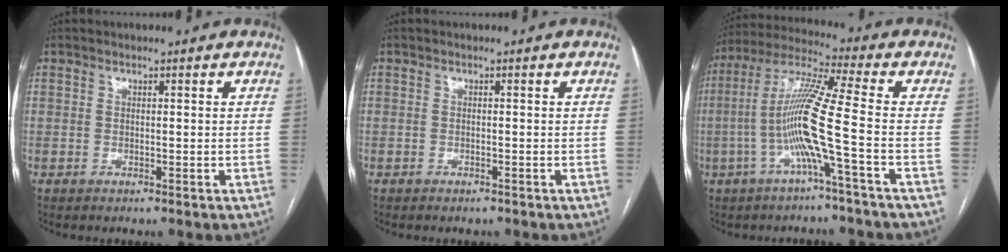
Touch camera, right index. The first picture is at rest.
{"total": 0.7, "force": [-0.6, 0.3, 0.2], "torque": [-0.010, -0.001, -0.007]}
{"total": 11.4, "force": [-3.2, -1.4, 10.9], "torque": [-0.222, 0.007, -0.069]}